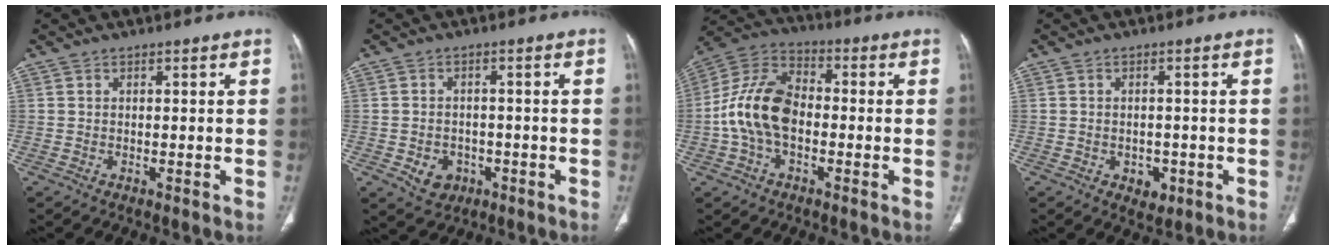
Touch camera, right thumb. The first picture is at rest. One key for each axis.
{"total": 5.2, "fx": -1.9, "fy": 4.3, "fz": 2.4, "tx": -0.023, "ty": 0.013, "tz": -0.019}
{"total": 13.8, "fx": -1.8, "fy": 8.7, "fz": 10.5, "tx": -0.205, "ty": 0.038, "tz": -0.043}
{"total": 3.4, "fx": -1.2, "fy": 2.5, "fz": 1.9, "tx": -0.015, "ty": 0.003, "tz": -0.009}